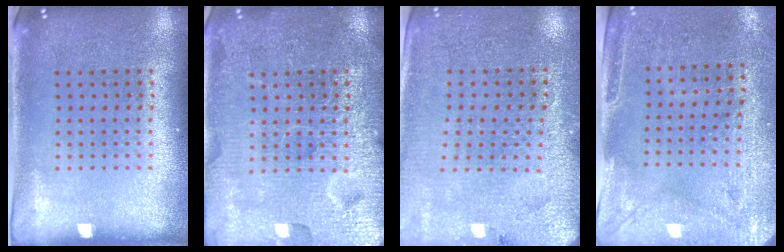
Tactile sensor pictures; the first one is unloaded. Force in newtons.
{"total": 7.1, "press": 7.0, "slide": 0.9}
{"total": 2.8, "press": 2.8, "slide": 0.5}
{"total": 3.0, "press": 2.5, "slide": 1.6}